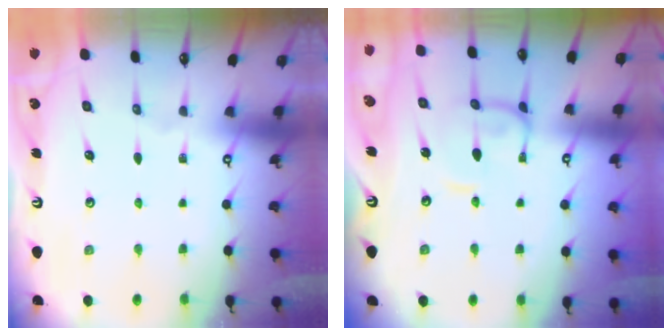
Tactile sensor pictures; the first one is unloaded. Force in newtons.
{"total": 0.6, "press": 0.5, "slide": 0.4}